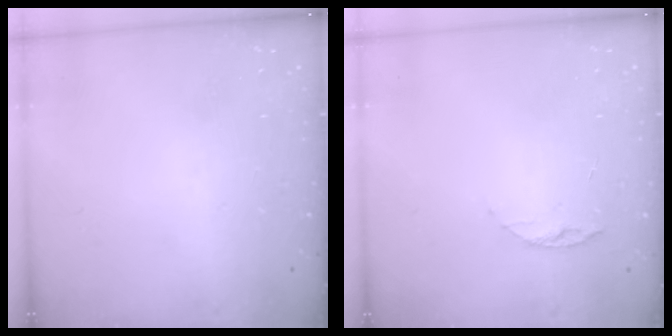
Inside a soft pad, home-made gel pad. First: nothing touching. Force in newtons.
{"total": 4.9, "press": 4.8, "slide": 0.5}